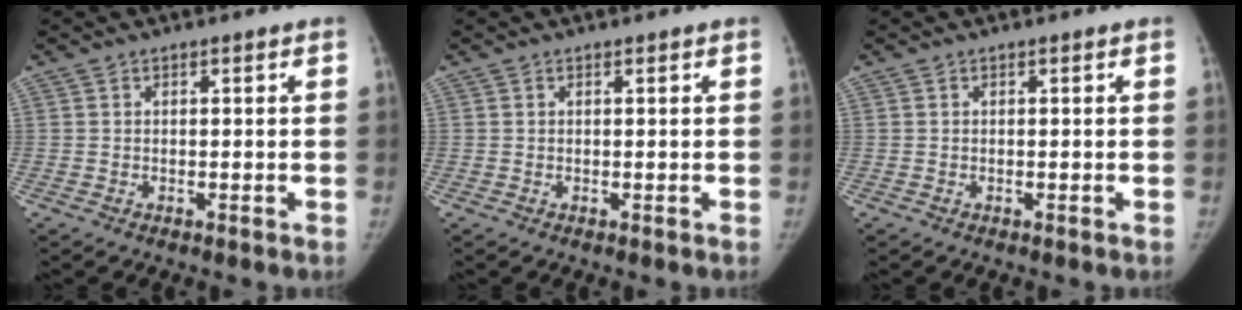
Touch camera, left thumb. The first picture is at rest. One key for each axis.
{"total": 0.0}
{"total": 0.0}